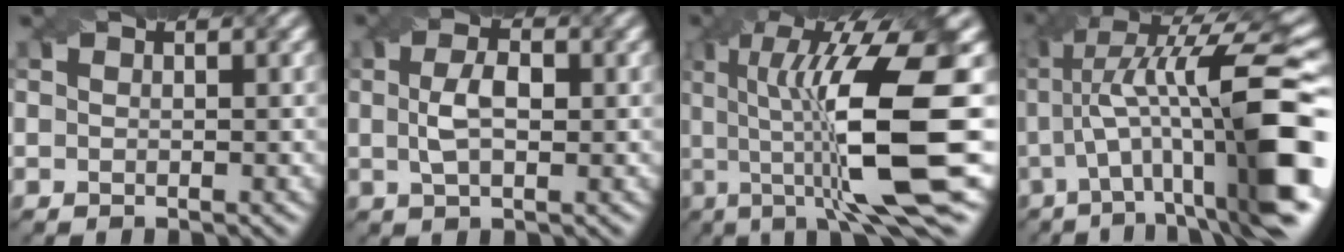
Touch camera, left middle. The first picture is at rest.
{"total": 3.3, "force": [0.3, 1.5, 2.9], "torque": [-0.064, 0.004, 0.003]}
{"total": 13.2, "force": [-0.3, 2.7, 12.9], "torque": [-0.199, 0.007, -0.009]}
{"total": 14.8, "force": [1.2, 3.8, 14.2], "torque": [-0.224, 0.026, 0.032]}